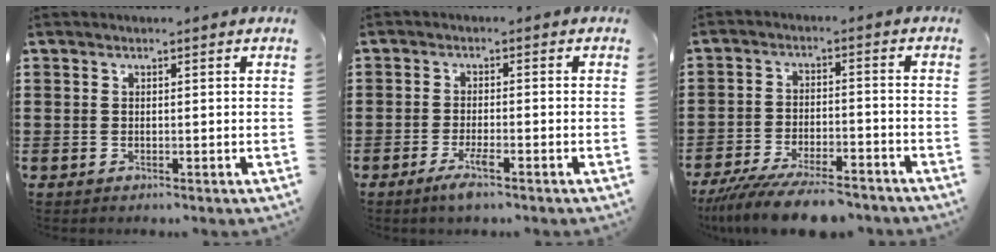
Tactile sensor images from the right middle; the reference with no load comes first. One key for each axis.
{"total": 3.3, "fx": -2.0, "fy": 0.3, "fz": 2.6, "tx": -0.057, "ty": -0.006, "tz": -0.039}
{"total": 8.4, "fx": -7.5, "fy": 1.1, "fz": 3.6, "tx": -0.071, "ty": 0.004, "tz": -0.143}